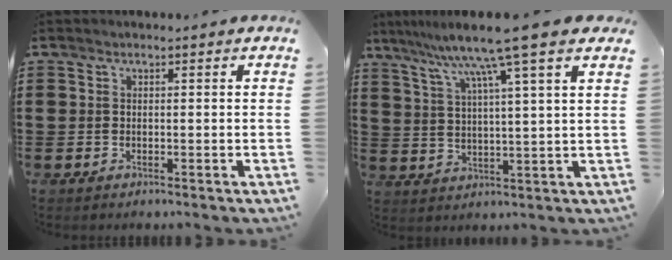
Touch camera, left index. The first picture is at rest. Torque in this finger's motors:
{"motor_torque": [1.23, -0.91, 0.67, 0.21]}